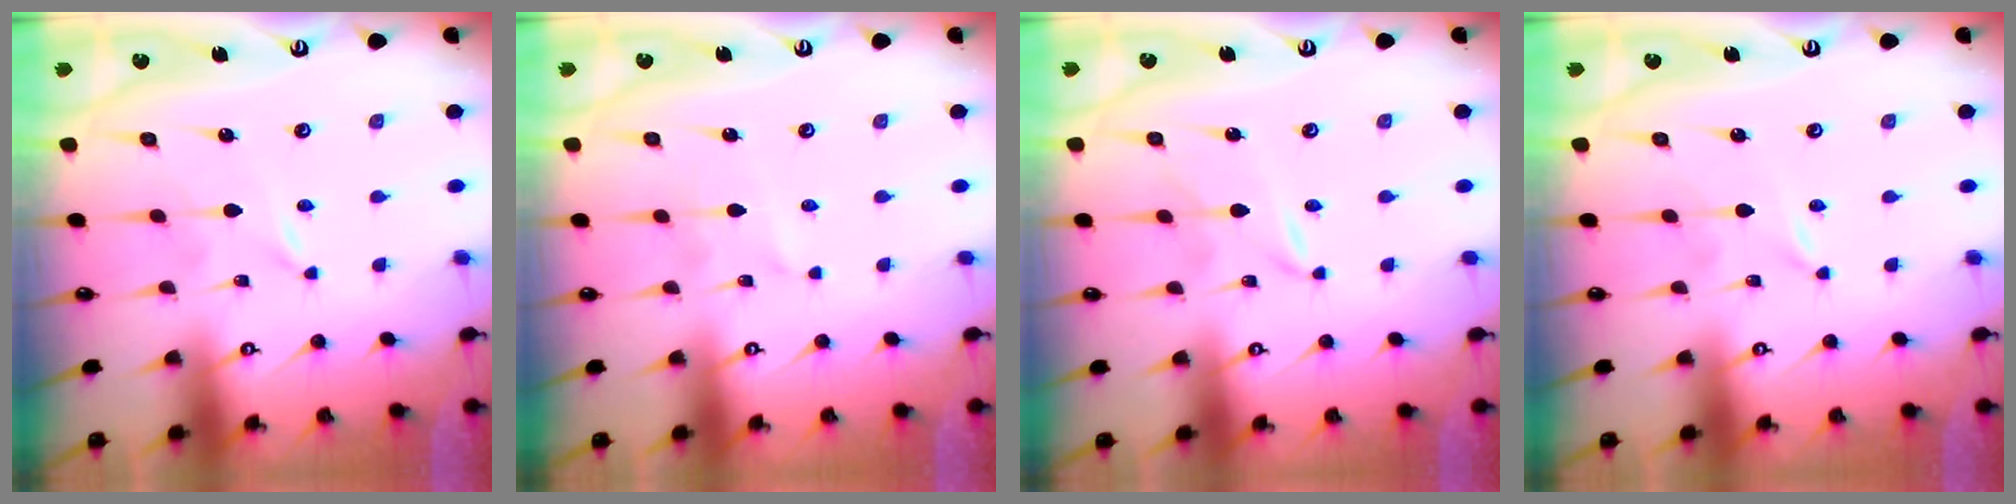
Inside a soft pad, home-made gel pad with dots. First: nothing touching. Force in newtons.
{"total": 1.4, "press": 1.4, "slide": 0.1}
{"total": 1.2, "press": 1.2, "slide": 0.1}
{"total": 0.0}